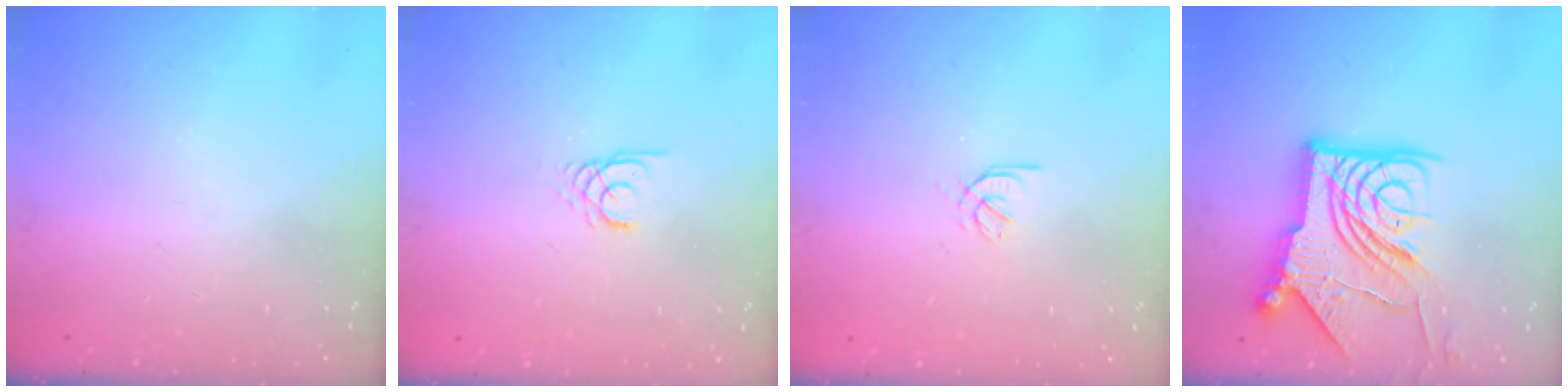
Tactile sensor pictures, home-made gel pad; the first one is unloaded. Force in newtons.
{"total": 2.2, "press": 2.2, "slide": 0.2}
{"total": 2.0, "press": 1.9, "slide": 0.6}
{"total": 21.3, "press": 21.2, "slide": 2.4}